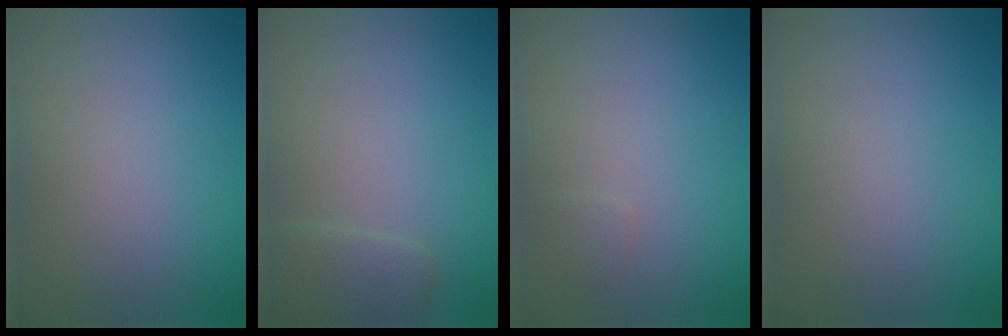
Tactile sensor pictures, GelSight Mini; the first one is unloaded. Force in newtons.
{"total": 2.1, "press": 2.1, "slide": 0.1}
{"total": 0.6, "press": 0.6, "slide": 0.0}
{"total": 0.0}